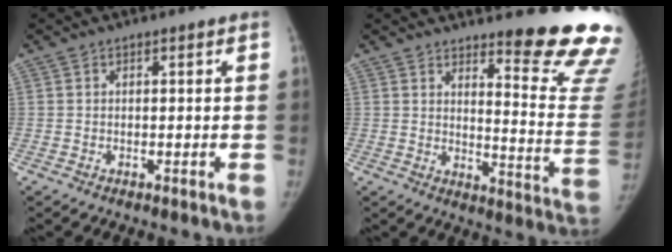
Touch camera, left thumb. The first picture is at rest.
{"total": 17.5, "force": [14.6, 1.9, 9.4], "torque": [-0.090, -0.171, 0.175]}